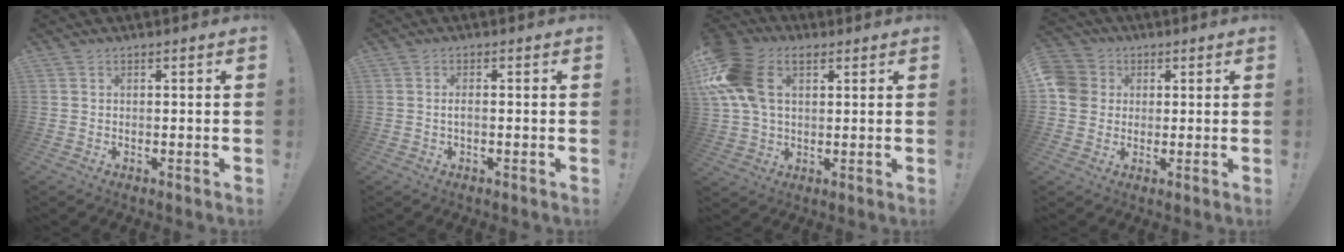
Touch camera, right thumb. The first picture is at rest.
{"total": 2.0, "force": [-0.3, 0.5, 1.9], "torque": [-0.033, 0.005, -0.006]}
{"total": 15.2, "force": [5.1, 10.1, 10.1], "torque": [-0.199, -0.006, 0.099]}
{"total": 7.7, "force": [0.9, 7.2, 2.5], "torque": [-0.052, 0.008, 0.020]}